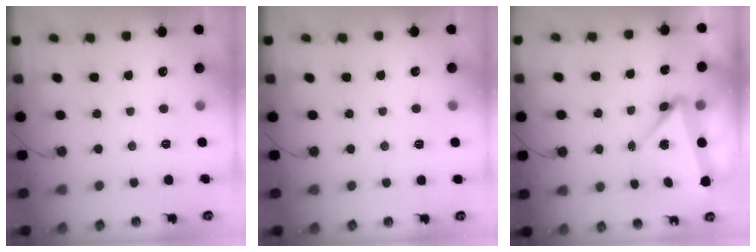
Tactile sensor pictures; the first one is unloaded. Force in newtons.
{"total": 3.8, "press": 3.7, "slide": 1.0}
{"total": 5.7, "press": 5.7, "slide": 0.7}